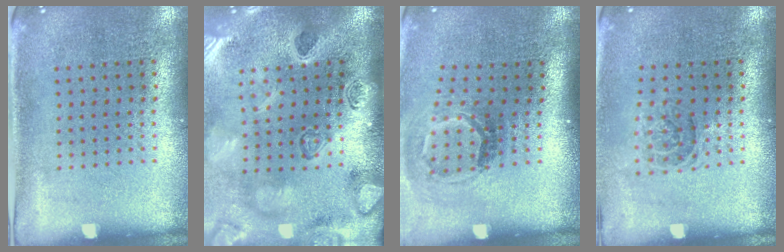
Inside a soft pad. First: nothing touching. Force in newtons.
{"total": 4.3, "press": 3.3, "slide": 2.7}
{"total": 1.8, "press": 1.2, "slide": 1.4}
{"total": 1.1, "press": 1.1, "slide": 0.4}